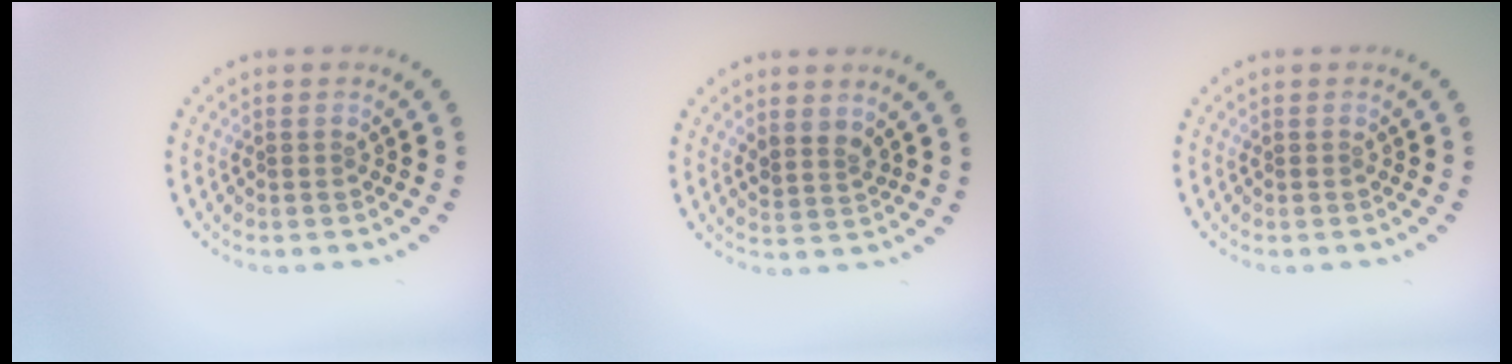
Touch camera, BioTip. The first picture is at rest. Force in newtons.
{"total": 1.9, "press": 1.6, "slide": 1.0}
{"total": 0.0}